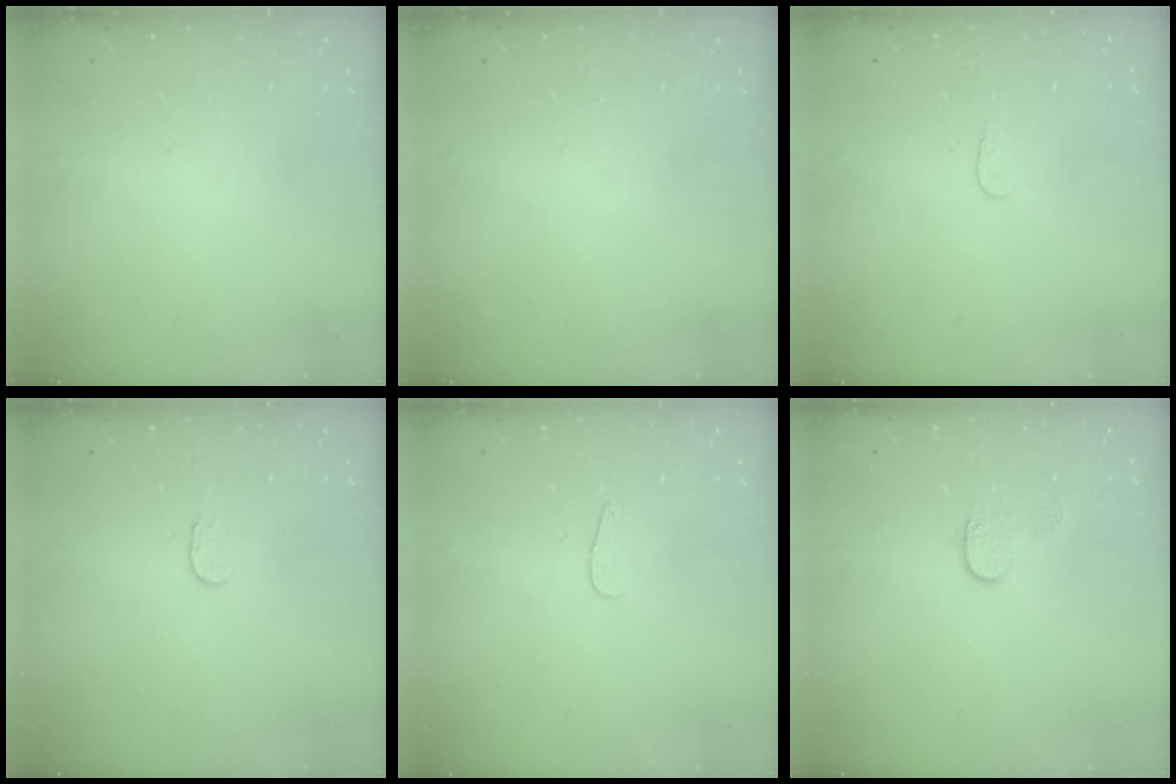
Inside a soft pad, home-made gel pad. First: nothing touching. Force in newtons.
{"total": 0.0}
{"total": 3.6, "press": 3.6, "slide": 0.3}
{"total": 2.3, "press": 2.3, "slide": 0.2}
{"total": 2.8, "press": 2.8, "slide": 0.2}
{"total": 5.8, "press": 5.8, "slide": 0.5}